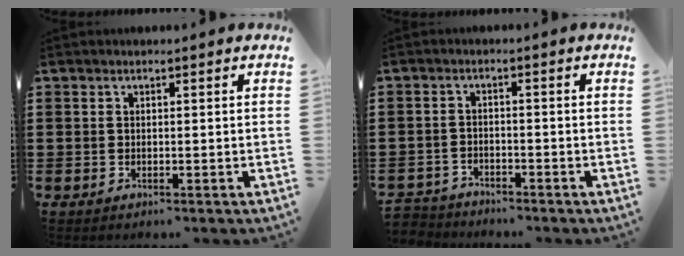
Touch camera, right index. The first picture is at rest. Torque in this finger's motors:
{"motor_torque": [-1.51, -0.12, -1.05, -0.21]}